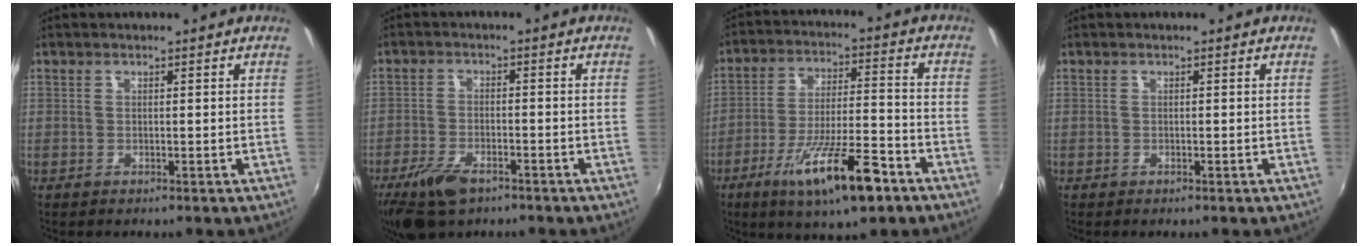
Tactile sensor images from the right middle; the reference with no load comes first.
{"total": 8.7, "force": [-5.8, 3.9, 5.2], "torque": [-0.131, -0.017, -0.106]}
{"total": 15.2, "force": [-8.8, 3.3, 11.9], "torque": [-0.226, -0.025, -0.149]}
{"total": 0.0}